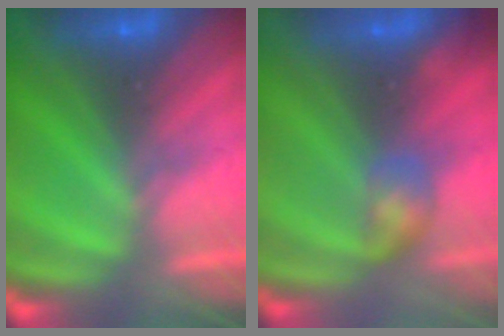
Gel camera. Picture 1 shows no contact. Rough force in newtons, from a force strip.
{"total": 2.9}